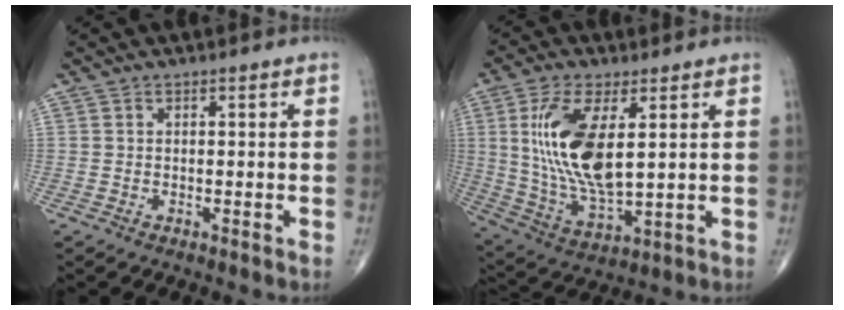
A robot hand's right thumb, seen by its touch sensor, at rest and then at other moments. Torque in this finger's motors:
{"motor_torque": [-0.58, 1.37, 1.67, 0.73, 0.55]}